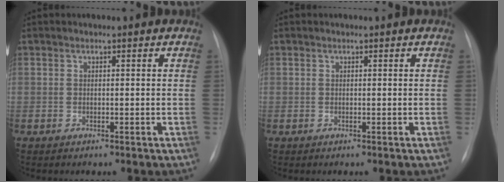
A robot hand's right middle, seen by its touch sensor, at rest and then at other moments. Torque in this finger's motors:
{"motor_torque": [-0.05, 0.05, -0.02, 0.00]}